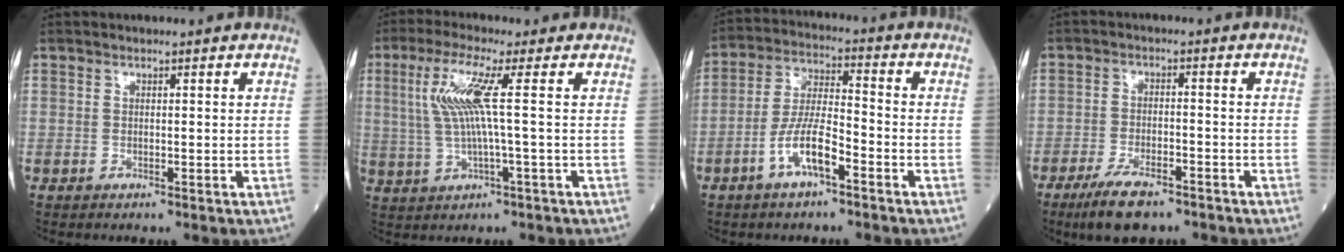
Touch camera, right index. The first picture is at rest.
{"total": 7.6, "force": [1.3, -0.5, 7.4], "torque": [-0.164, 0.011, 0.029]}
{"total": 7.9, "force": [-4.0, 1.9, 6.5], "torque": [-0.134, 0.007, -0.078]}
{"total": 7.6, "force": [-5.6, 2.1, 4.8], "torque": [-0.091, -0.012, -0.098]}